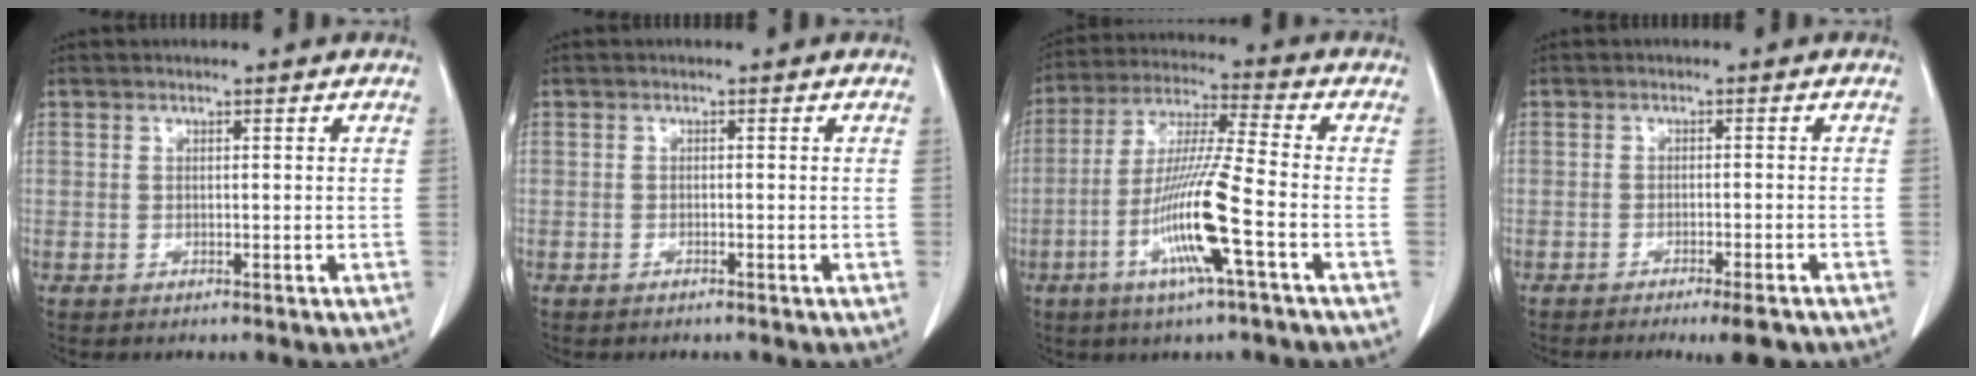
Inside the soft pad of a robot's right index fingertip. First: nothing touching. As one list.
[{"total": 0.6, "force": [-0.5, 0.1, 0.3], "torque": [-0.011, -0.001, -0.007]}, {"total": 12.8, "force": [-4.5, -0.6, 12.0], "torque": [-0.239, -0.010, -0.089]}, {"total": 5.4, "force": [-4.1, 0.4, 3.4], "torque": [-0.034, -0.008, -0.055]}]